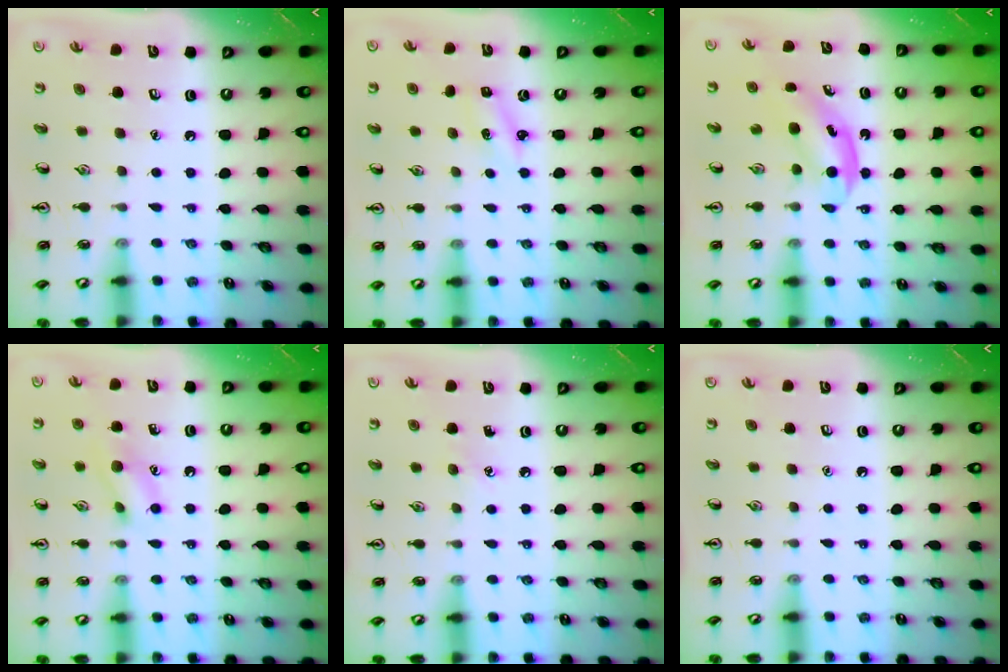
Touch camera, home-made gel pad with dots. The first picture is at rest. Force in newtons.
{"total": 2.2, "press": 2.1, "slide": 0.8}
{"total": 4.9, "press": 4.8, "slide": 0.7}
{"total": 9.0, "press": 9.0, "slide": 0.7}
{"total": 3.0, "press": 2.8, "slide": 1.1}
{"total": 0.0}